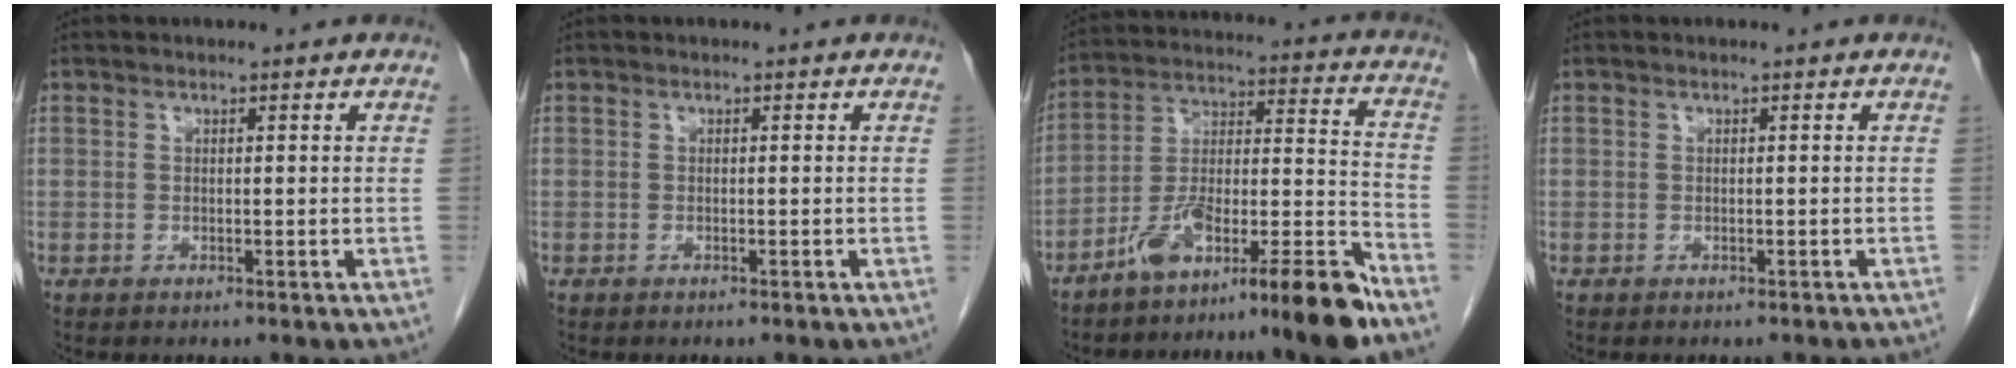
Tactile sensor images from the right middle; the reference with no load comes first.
{"total": 0.0}
{"total": 15.5, "force": [-11.5, 0.0, 10.3], "torque": [-0.172, 0.016, -0.191]}
{"total": 2.6, "force": [-2.4, 0.6, 0.8], "torque": [-0.016, -0.007, -0.027]}